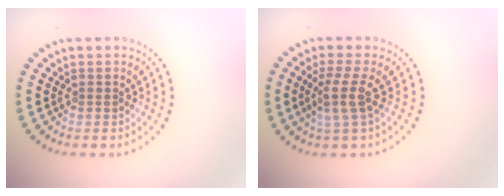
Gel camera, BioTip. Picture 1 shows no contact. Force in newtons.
{"total": 3.0, "press": 2.3, "slide": 1.8}